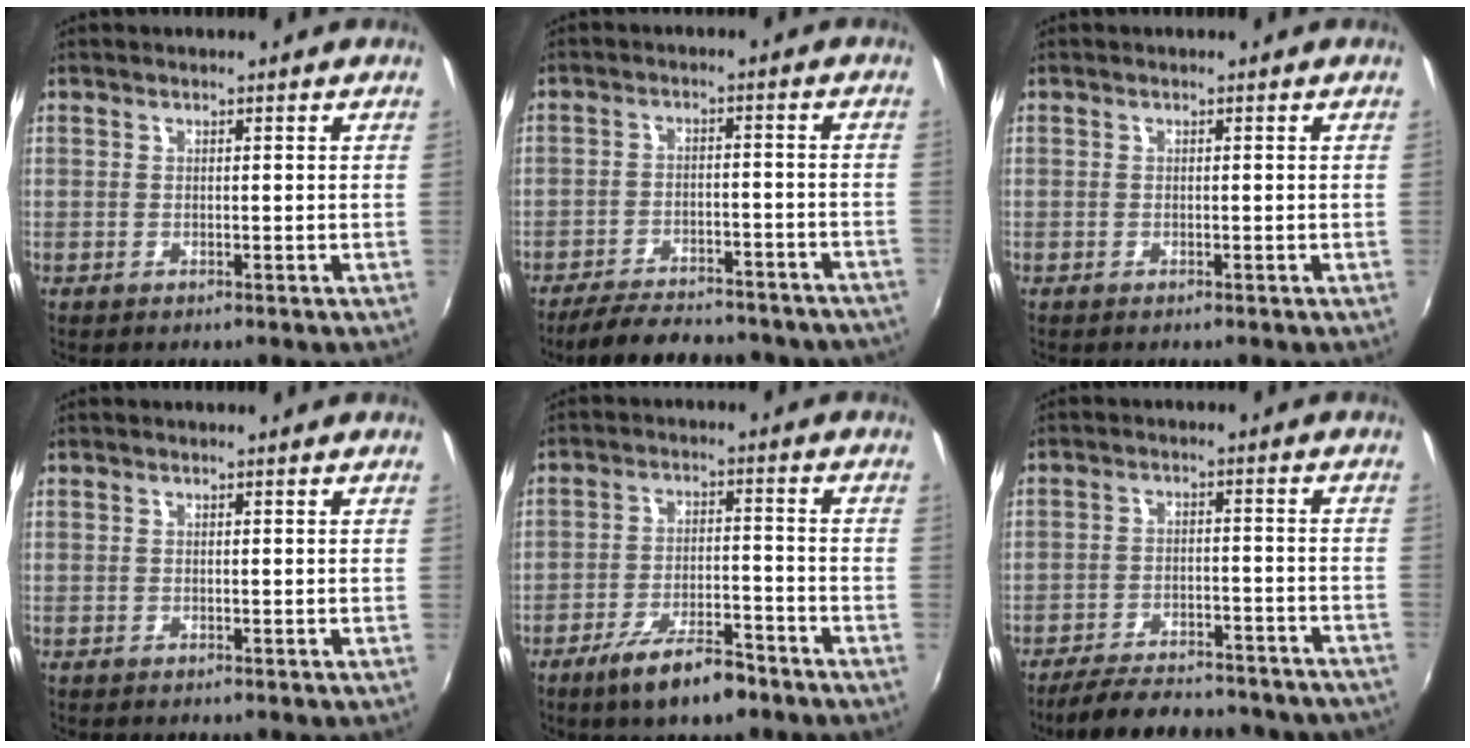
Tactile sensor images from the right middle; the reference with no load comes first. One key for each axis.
{"total": 20.2, "fx": -17.3, "fy": 6.3, "fz": 8.1, "tx": -0.160, "ty": 0.001, "tz": -0.218}
{"total": 0.0}
{"total": 0.0}
{"total": 9.6, "fx": -6.9, "fy": 2.8, "fz": 6.0, "tx": -0.124, "ty": -0.006, "tz": -0.112}
{"total": 21.4, "fx": -18.7, "fy": 6.4, "fz": 8.4, "tx": -0.164, "ty": 0.003, "tz": -0.235}